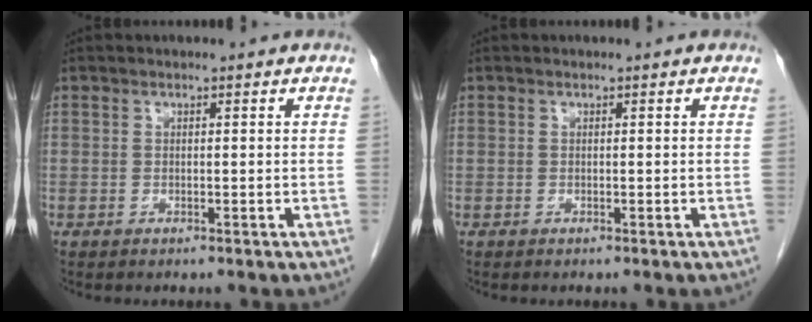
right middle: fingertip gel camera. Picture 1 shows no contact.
{"total": 0.0}